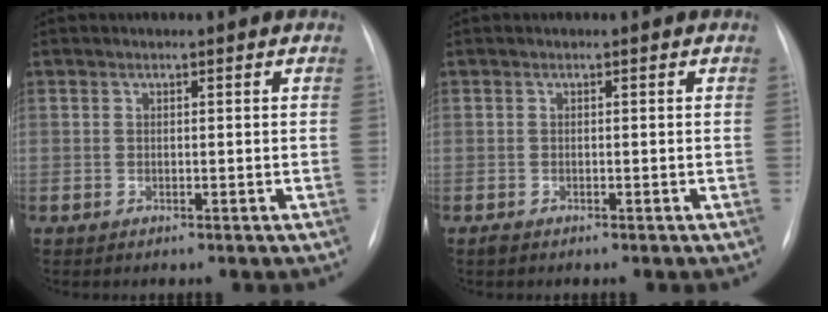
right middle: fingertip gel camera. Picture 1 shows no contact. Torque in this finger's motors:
{"motor_torque": [0.10, -0.12, -0.02, 0.00]}